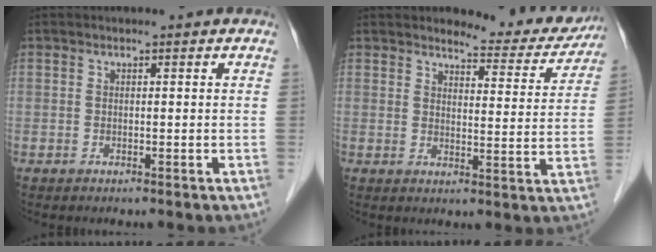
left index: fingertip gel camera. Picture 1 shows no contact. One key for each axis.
{"total": 9.0, "fx": 8.7, "fy": 1.8, "fz": 1.4, "tx": -0.010, "ty": -0.025, "tz": 0.097}